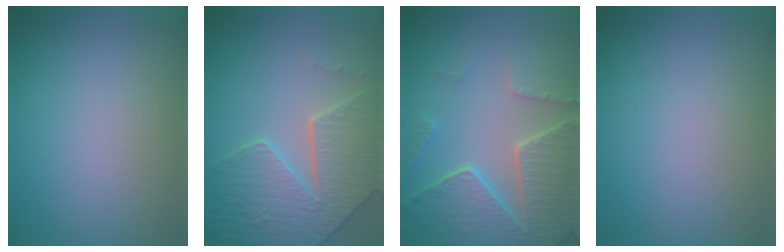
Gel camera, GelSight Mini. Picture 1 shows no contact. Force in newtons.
{"total": 6.4, "press": 5.5, "slide": 3.2}
{"total": 7.0, "press": 5.6, "slide": 4.2}
{"total": 0.0}